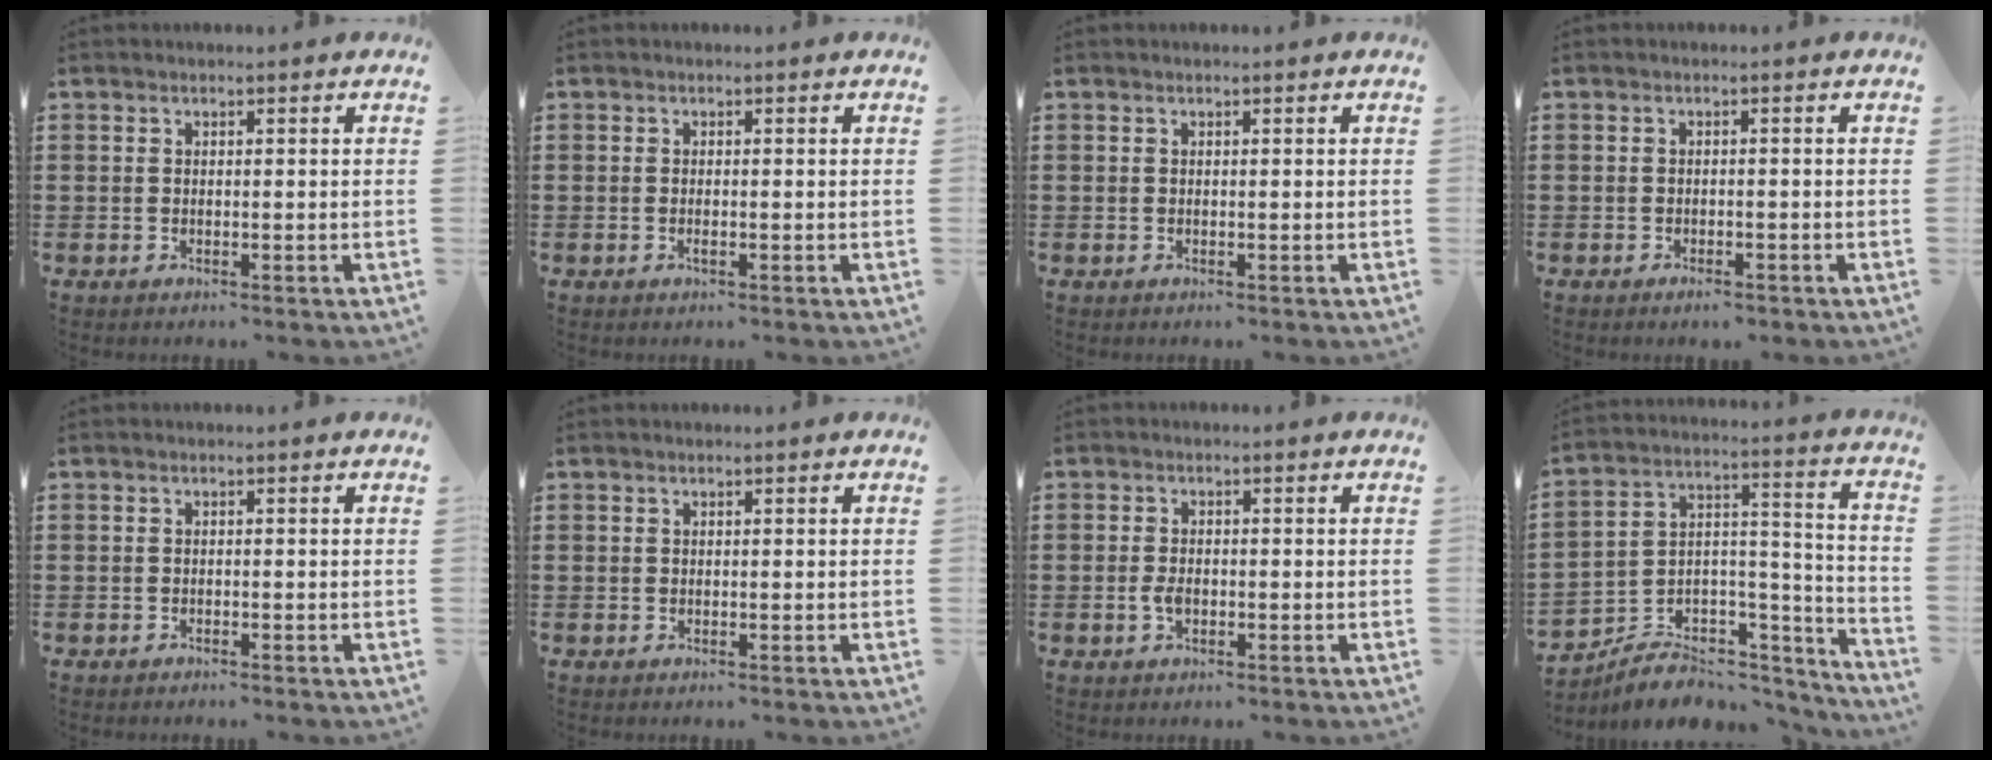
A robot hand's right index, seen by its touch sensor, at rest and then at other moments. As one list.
[{"total": 0.6, "force": [-0.2, 0.0, 0.6], "torque": [-0.010, -0.005, -0.003]}, {"total": 0.0}, {"total": 1.2, "force": [-1.0, 0.2, 0.5], "torque": [-0.012, -0.004, -0.019]}, {"total": 0.7, "force": [-0.6, 0.0, 0.1], "torque": [-0.004, -0.004, -0.013]}, {"total": 0.0}, {"total": 2.0, "force": [-0.6, 1.1, 1.6], "torque": [-0.037, -0.003, -0.012]}, {"total": 5.9, "force": [-4.8, 3.3, 1.2], "torque": [-0.019, 0.005, -0.086]}]